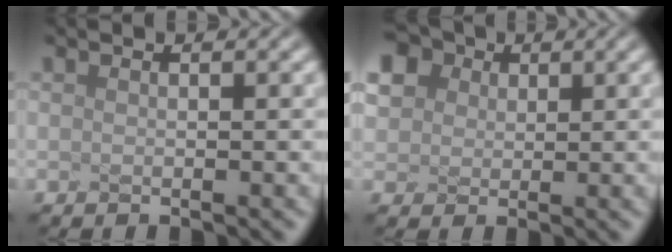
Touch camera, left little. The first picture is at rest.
{"total": 4.1, "force": [2.0, 3.3, 1.3], "torque": [-0.091, 0.015, 0.066]}